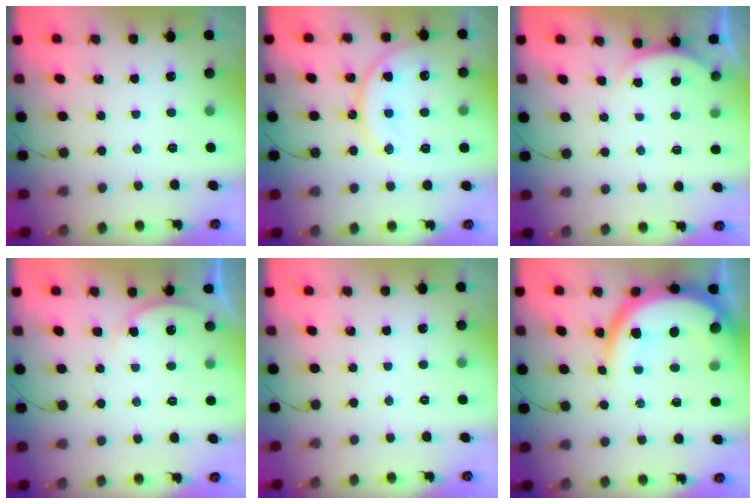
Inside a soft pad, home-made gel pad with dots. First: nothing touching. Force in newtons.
{"total": 12.8, "press": 12.8, "slide": 0.9}
{"total": 2.4, "press": 2.4, "slide": 0.6}
{"total": 4.2, "press": 4.1, "slide": 0.7}
{"total": 0.0}
{"total": 15.2, "press": 15.1, "slide": 1.9}